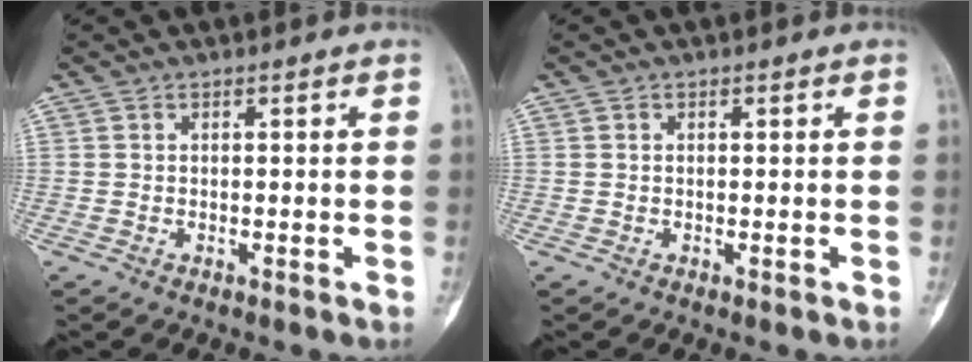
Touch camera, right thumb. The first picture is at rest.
{"total": 0.0}